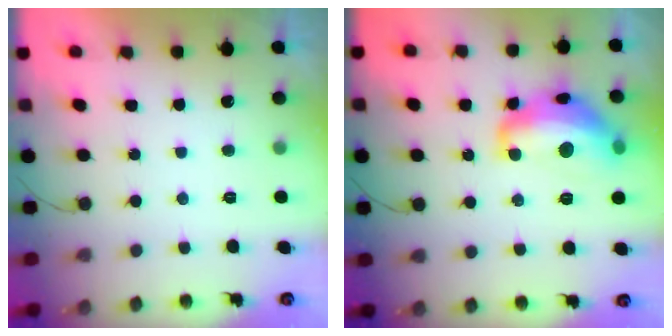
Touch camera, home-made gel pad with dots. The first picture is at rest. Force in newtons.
{"total": 15.3, "press": 15.3, "slide": 1.1}